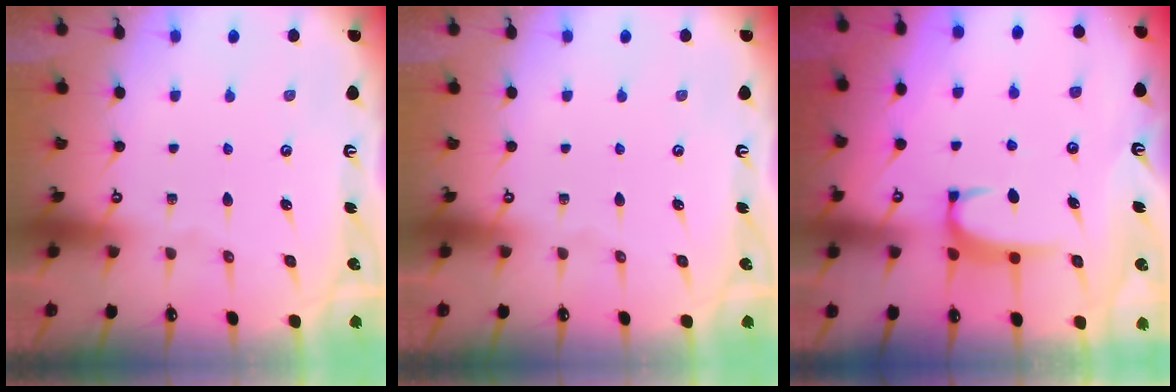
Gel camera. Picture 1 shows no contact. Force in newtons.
{"total": 0.0}
{"total": 1.8, "press": 1.8, "slide": 0.5}